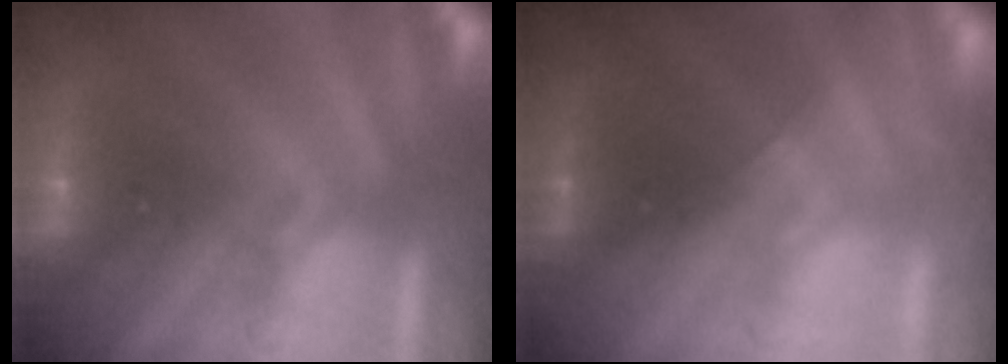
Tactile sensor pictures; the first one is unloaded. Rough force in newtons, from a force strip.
{"total": 1.9}